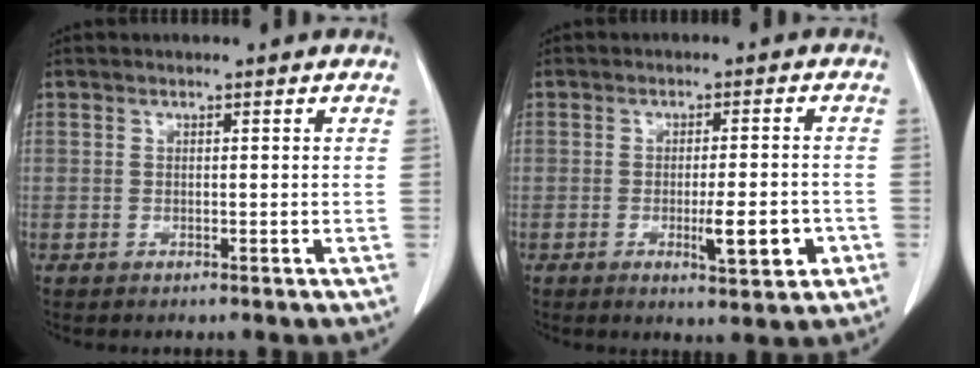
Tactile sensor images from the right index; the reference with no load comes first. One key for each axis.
{"total": 6.3, "fx": -2.1, "fy": 1.1, "fz": 5.8, "tx": -0.085, "ty": -0.005, "tz": -0.023}